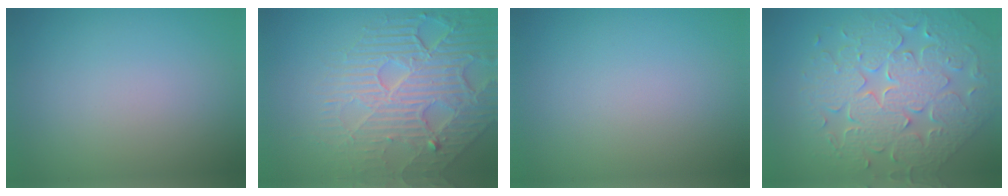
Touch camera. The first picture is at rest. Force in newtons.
{"total": 7.8, "press": 5.9, "slide": 5.1}
{"total": 0.0}
{"total": 9.0, "press": 6.7, "slide": 6.0}